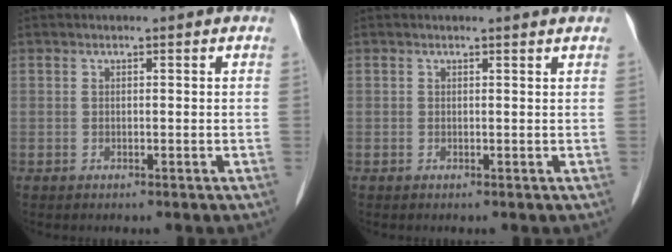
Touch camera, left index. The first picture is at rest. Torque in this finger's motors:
{"motor_torque": [-2.14, 0.00, -1.05, -0.21]}